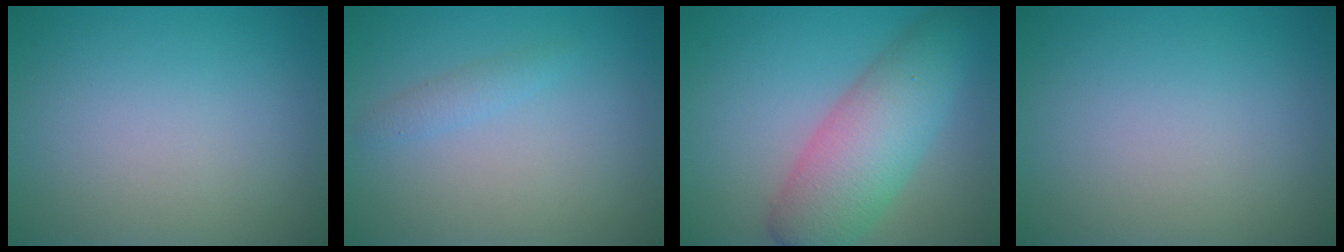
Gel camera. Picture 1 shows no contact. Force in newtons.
{"total": 1.2, "press": 1.2, "slide": 0.1}
{"total": 7.3, "press": 7.3, "slide": 0.3}
{"total": 0.0}